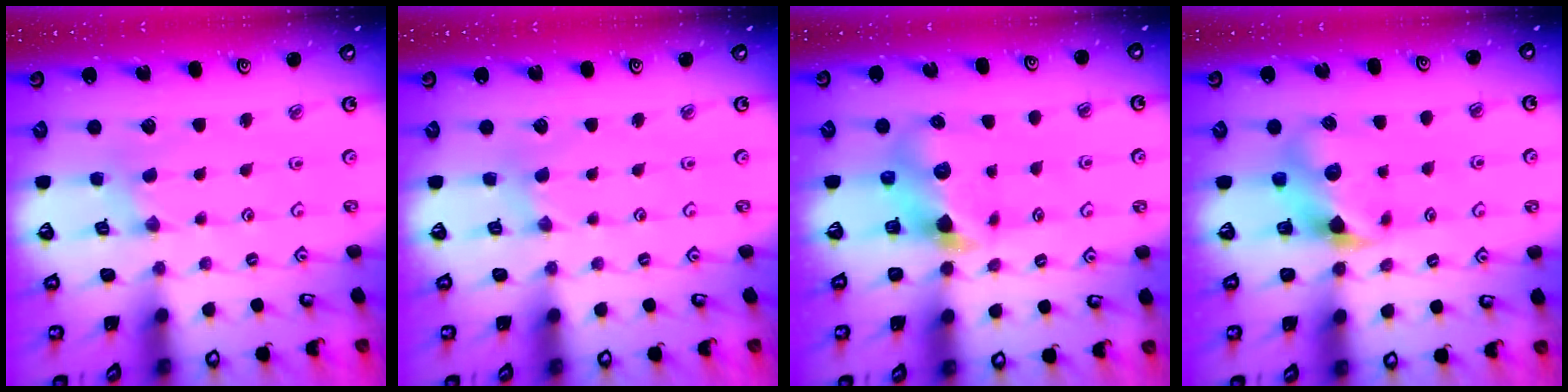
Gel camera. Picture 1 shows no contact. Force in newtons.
{"total": 1.3, "press": 1.3, "slide": 0.2}
{"total": 7.2, "press": 7.2, "slide": 0.9}
{"total": 7.3, "press": 7.2, "slide": 0.9}